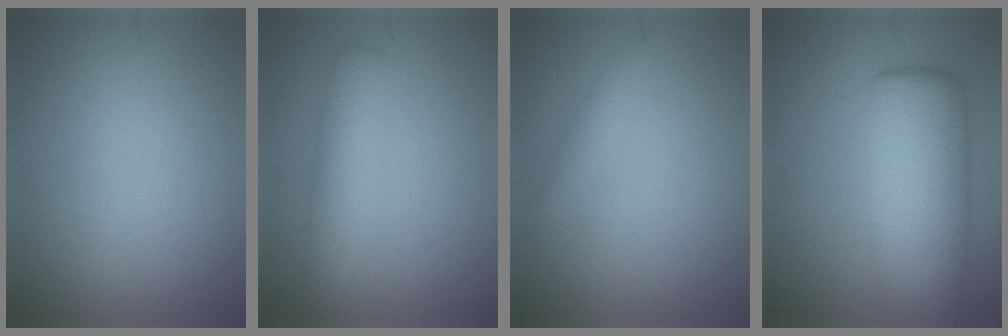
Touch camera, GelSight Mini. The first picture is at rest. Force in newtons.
{"total": 3.2, "press": 3.2, "slide": 0.1}
{"total": 0.8, "press": 0.8, "slide": 0.1}
{"total": 9.9, "press": 9.9, "slide": 0.5}